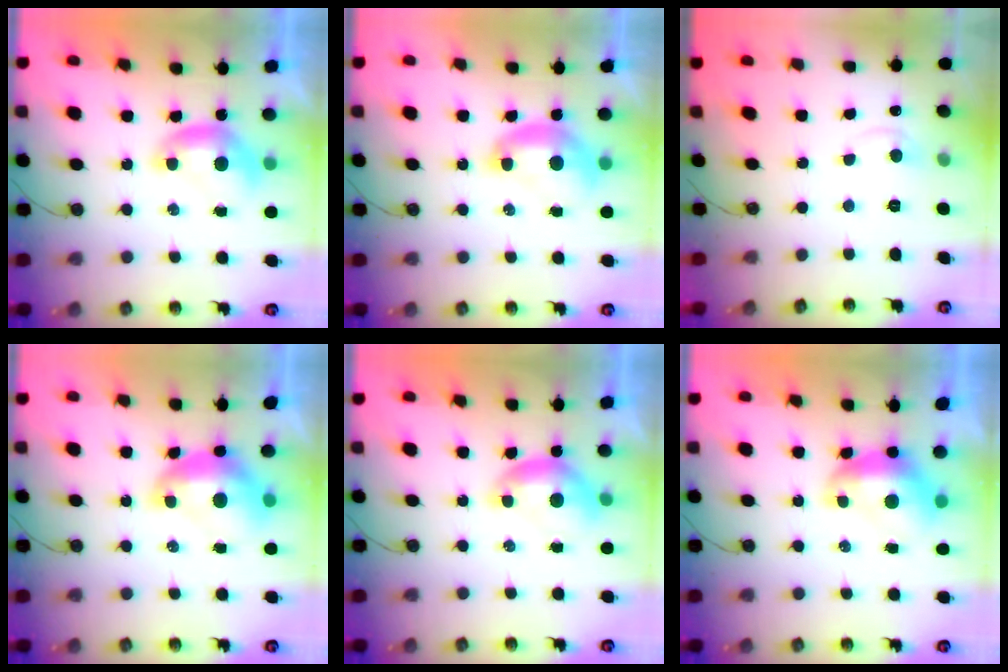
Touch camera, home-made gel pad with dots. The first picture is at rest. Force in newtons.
{"total": 2.5, "press": 2.5, "slide": 0.3}
{"total": 1.3, "press": 1.3, "slide": 0.4}
{"total": 2.8, "press": 2.7, "slide": 0.7}
{"total": 0.0}
{"total": 1.7, "press": 1.5, "slide": 0.8}